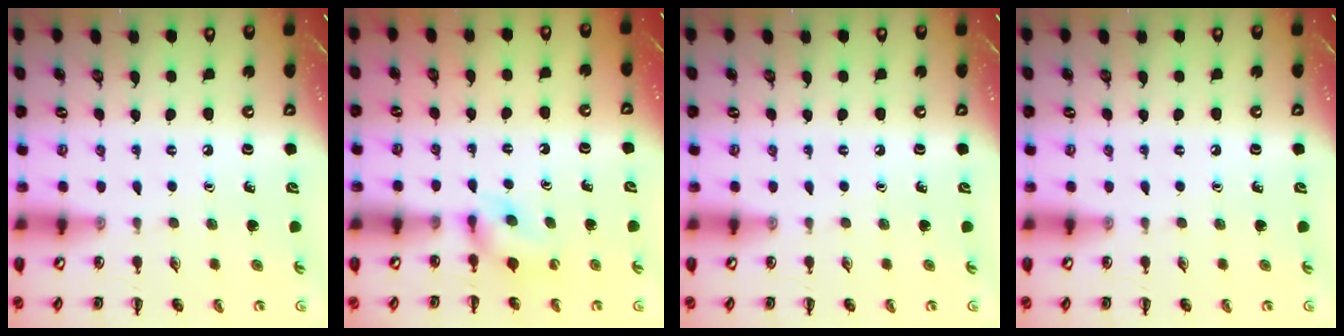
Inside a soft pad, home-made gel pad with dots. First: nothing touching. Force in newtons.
{"total": 6.3, "press": 6.2, "slide": 1.4}
{"total": 0.0}
{"total": 0.0}